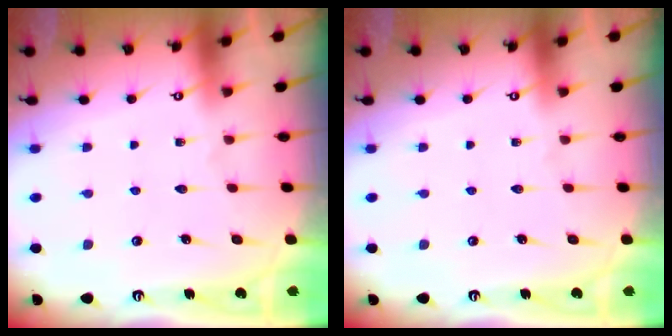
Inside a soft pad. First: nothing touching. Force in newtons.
{"total": 0.0}